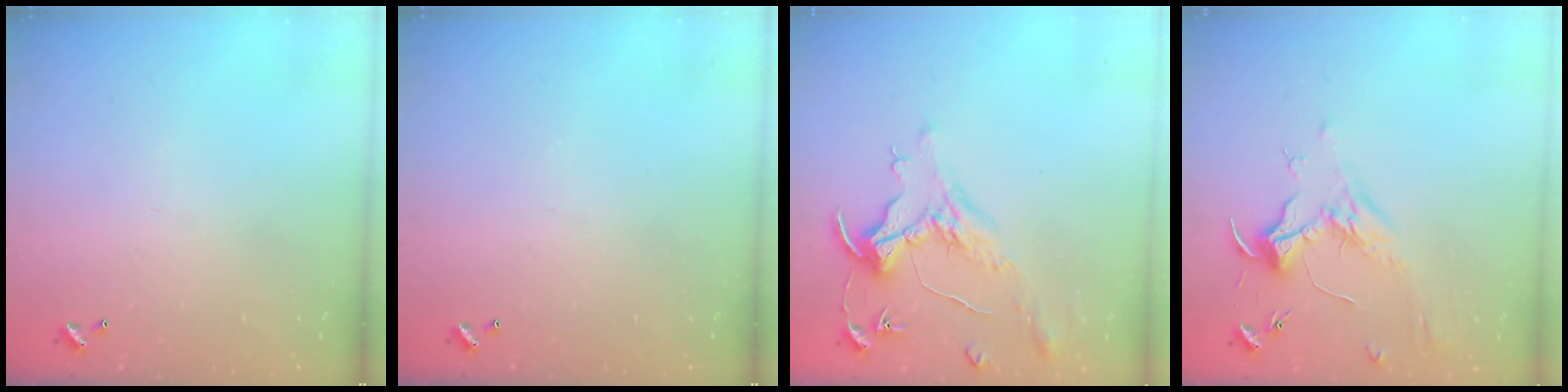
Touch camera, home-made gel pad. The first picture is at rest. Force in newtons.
{"total": 0.0}
{"total": 1.6, "press": 1.4, "slide": 0.7}
{"total": 1.8, "press": 1.6, "slide": 0.6}